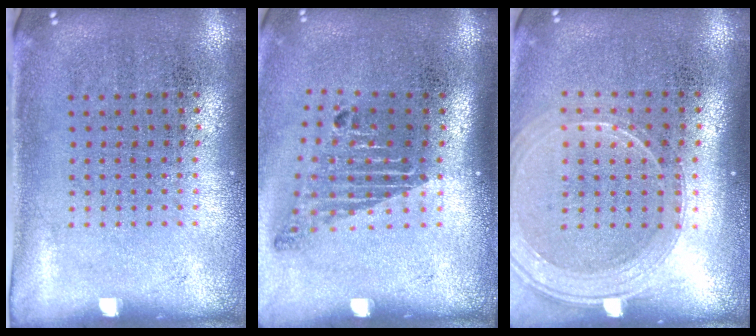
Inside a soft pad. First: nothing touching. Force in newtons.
{"total": 1.8, "press": 1.2, "slide": 1.3}
{"total": 1.9, "press": 1.7, "slide": 0.8}